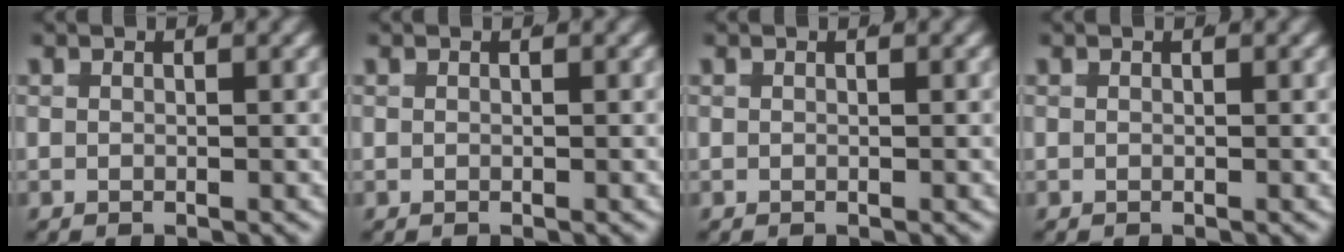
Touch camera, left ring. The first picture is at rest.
{"total": 0.0}
{"total": 0.0}
{"total": 0.0}